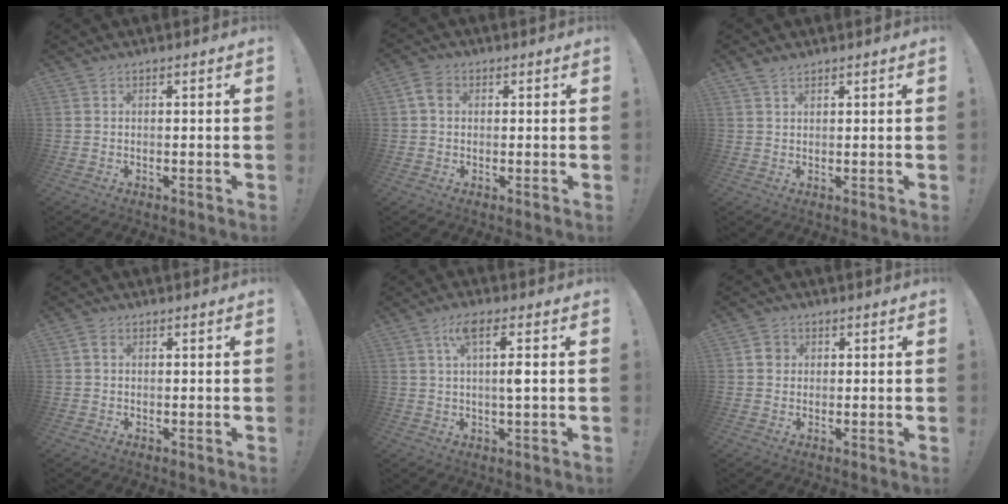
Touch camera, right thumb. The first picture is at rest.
{"total": 5.3, "force": [1.2, 4.0, 3.2], "torque": [-0.063, 0.006, 0.025]}
{"total": 2.6, "force": [2.0, 1.1, 1.1], "torque": [-0.018, -0.009, 0.038]}
{"total": 1.8, "force": [0.4, 1.5, 0.9], "torque": [-0.012, 0.002, 0.006]}
{"total": 6.6, "force": [1.7, 0.7, 6.3], "torque": [-0.109, 0.000, 0.021]}
{"total": 3.1, "force": [0.5, 2.8, 1.2], "torque": [-0.002, 0.001, 0.006]}